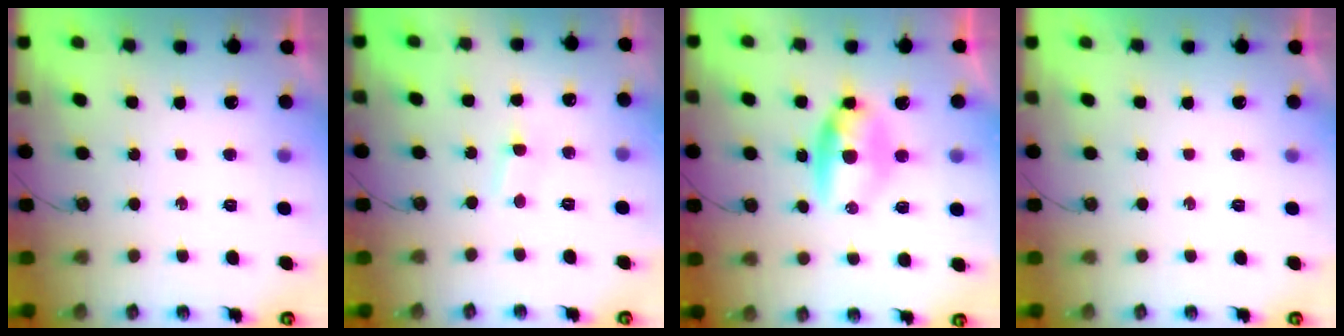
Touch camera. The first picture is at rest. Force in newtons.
{"total": 1.5, "press": 1.4, "slide": 0.2}
{"total": 9.8, "press": 8.2, "slide": 5.3}
{"total": 0.0}